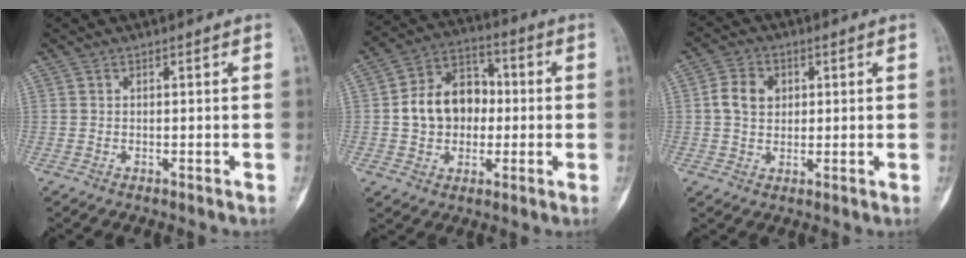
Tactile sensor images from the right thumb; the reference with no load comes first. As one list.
[{"total": 12.9, "force": [-0.2, 10.2, 8.0], "torque": [-0.094, 0.029, -0.008]}, {"total": 6.0, "force": [1.1, 4.8, 3.4], "torque": [-0.049, 0.003, 0.016]}]